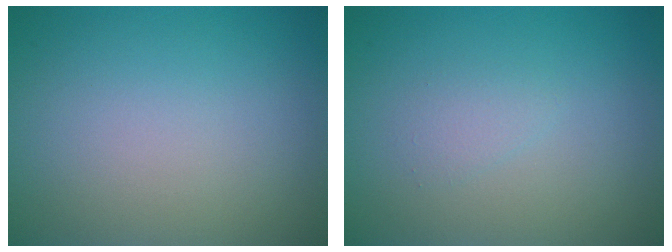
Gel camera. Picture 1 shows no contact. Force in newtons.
{"total": 1.1, "press": 1.1, "slide": 0.1}